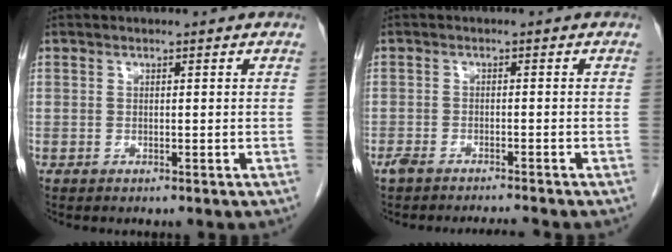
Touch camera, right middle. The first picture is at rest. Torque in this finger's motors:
{"motor_torque": [0.17, -0.11, 0.09, 0.02]}